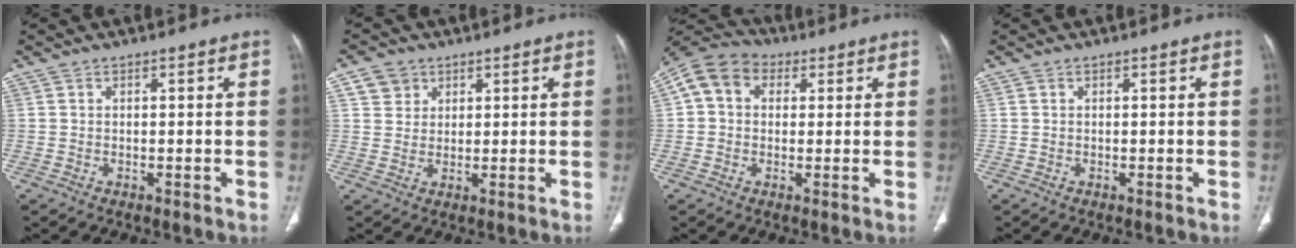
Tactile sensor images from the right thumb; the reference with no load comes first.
{"total": 4.4, "force": [2.2, 3.7, 1.0], "torque": [0.000, -0.009, 0.039]}
{"total": 9.1, "force": [2.1, 7.3, 5.1], "torque": [-0.084, 0.024, 0.024]}
{"total": 0.0}